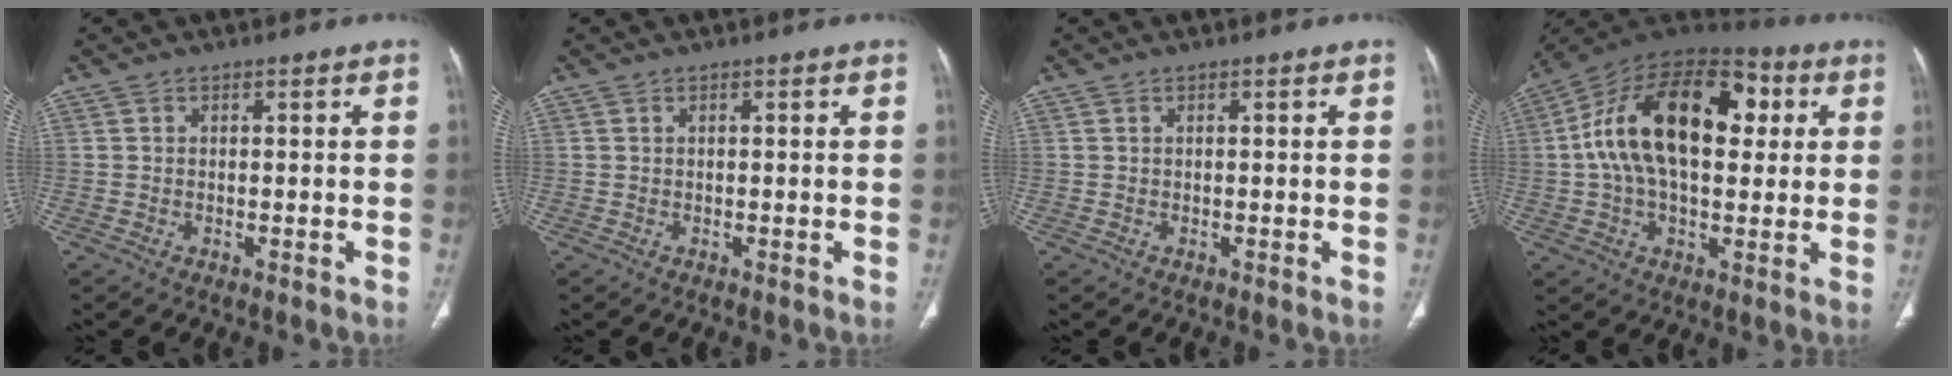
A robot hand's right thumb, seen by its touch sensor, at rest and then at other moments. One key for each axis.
{"total": 0.0}
{"total": 0.0}
{"total": 23.4, "fx": 4.2, "fy": 13.4, "fz": 18.8, "tx": -0.309, "ty": 0.030, "tz": 0.060}